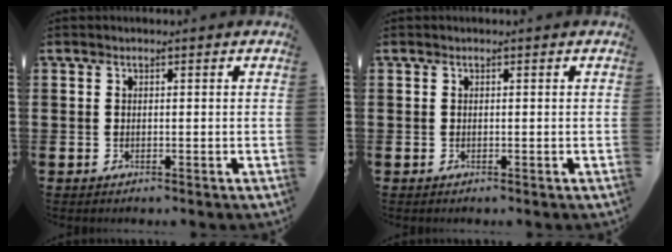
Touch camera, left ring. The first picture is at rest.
{"total": 0.0}